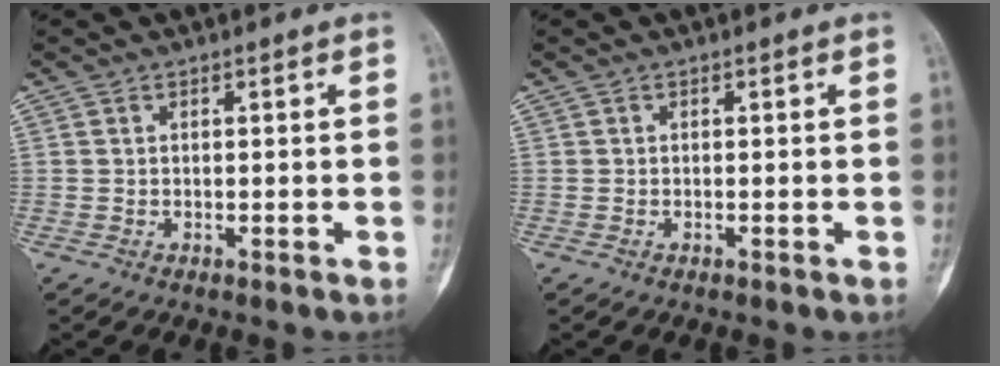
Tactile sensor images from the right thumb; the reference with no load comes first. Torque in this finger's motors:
{"motor_torque": [-0.16, 0.07, 0.05, -0.14, 0.04]}